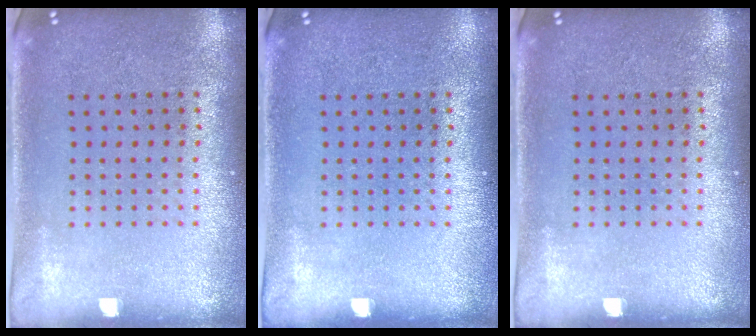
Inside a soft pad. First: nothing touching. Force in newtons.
{"total": 0.0}
{"total": 0.0}